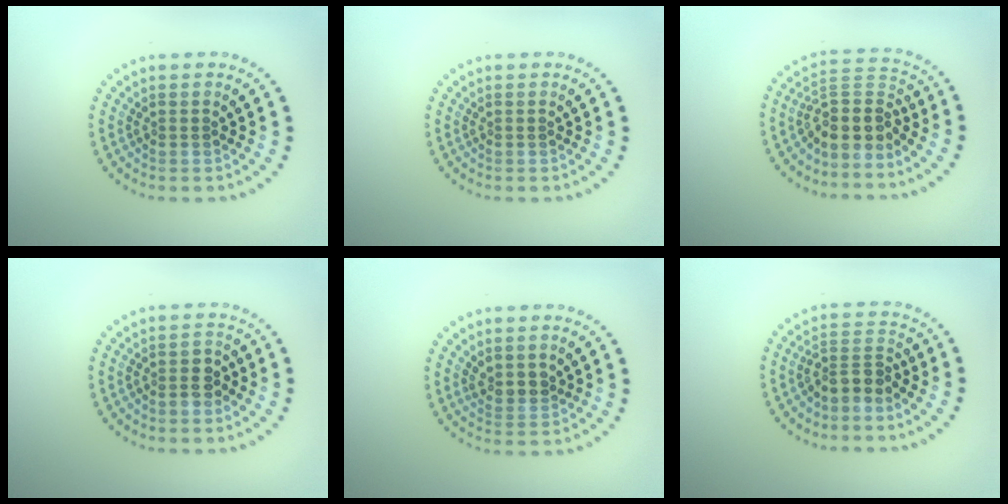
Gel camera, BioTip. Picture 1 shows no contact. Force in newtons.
{"total": 0.0}
{"total": 4.1, "press": 3.2, "slide": 2.5}
{"total": 1.8, "press": 1.6, "slide": 0.9}
{"total": 1.8, "press": 1.6, "slide": 0.9}
{"total": 2.6, "press": 1.8, "slide": 1.8}